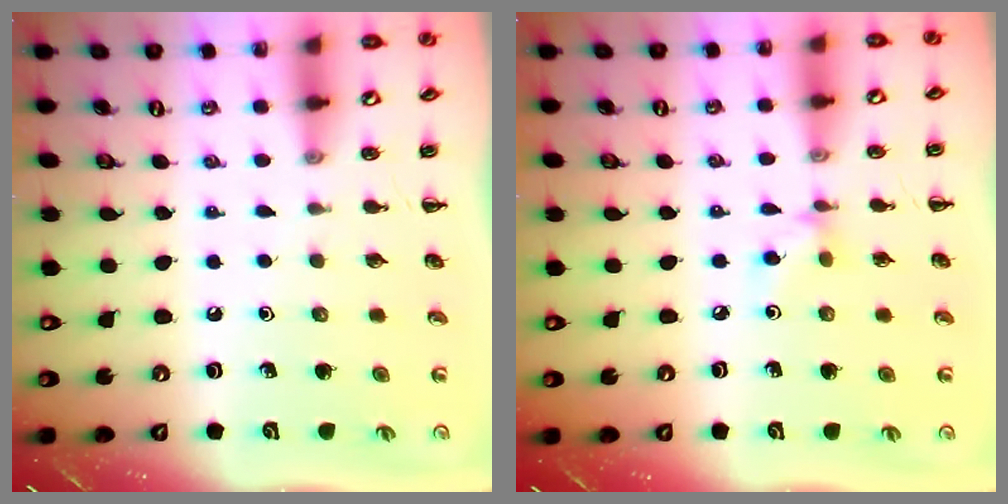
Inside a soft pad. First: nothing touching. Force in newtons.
{"total": 3.9, "press": 3.8, "slide": 0.8}